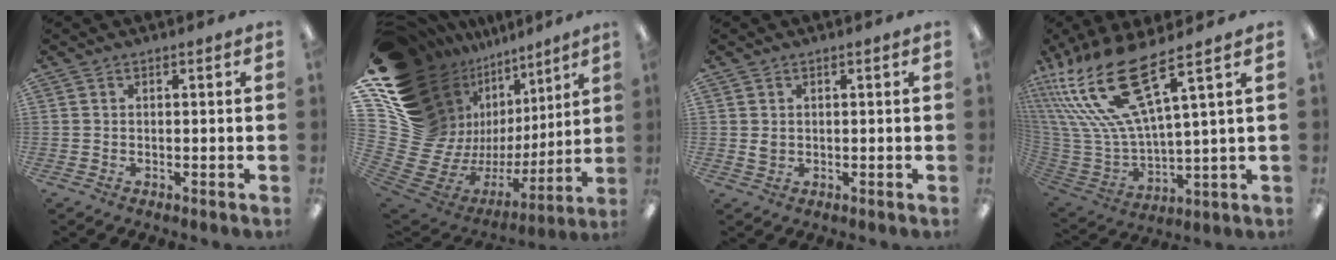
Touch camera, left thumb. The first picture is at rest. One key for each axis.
{"total": 21.3, "fx": 7.7, "fy": 16.9, "fz": 10.4, "tx": -0.179, "ty": -0.107, "tz": 0.212}
{"total": 1.7, "fx": 0.5, "fy": 1.5, "fz": 0.5, "tx": -0.011, "ty": 0.003, "tz": 0.008}
{"total": 22.4, "fx": 13.8, "fy": 6.1, "fz": 16.6, "tx": -0.360, "ty": -0.088, "tz": 0.236}